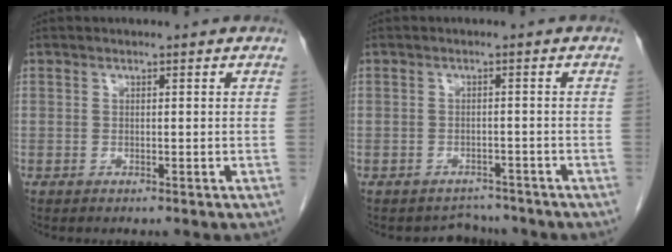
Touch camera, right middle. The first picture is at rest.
{"total": 2.8, "force": [-2.5, 1.1, -0.6], "torque": [0.005, 0.006, -0.033]}